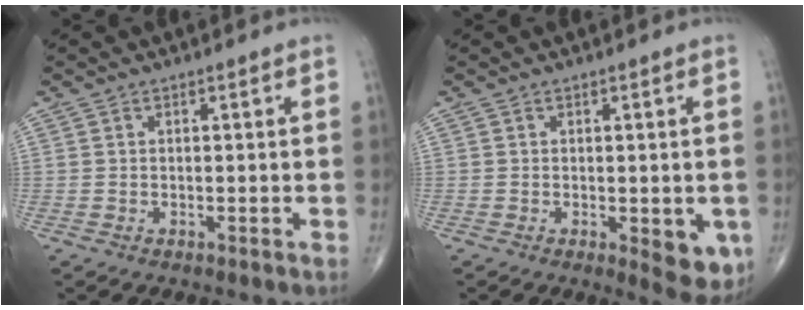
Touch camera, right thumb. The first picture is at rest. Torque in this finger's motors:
{"motor_torque": [0.85, 1.14, 0.21, -0.34, 0.13]}